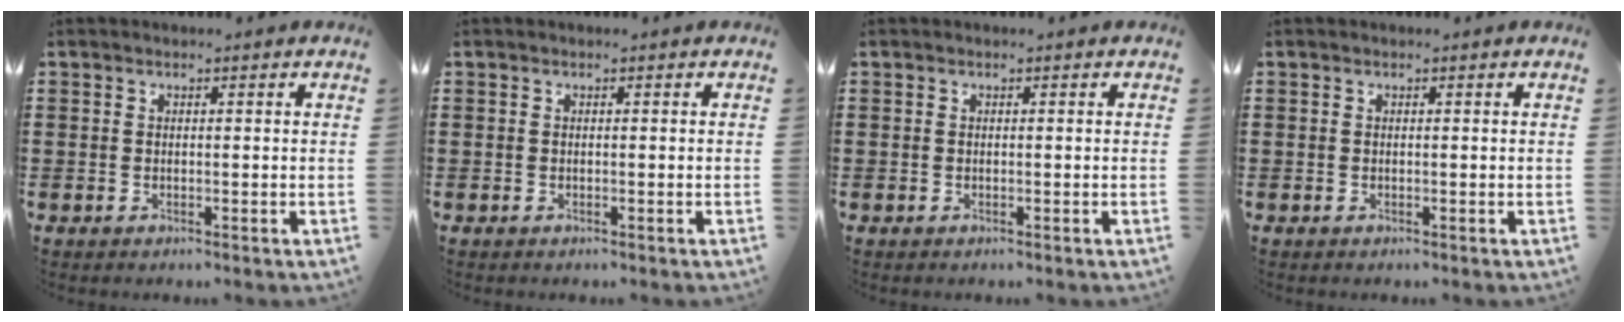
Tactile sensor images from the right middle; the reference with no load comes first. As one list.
[{"total": 0.0}, {"total": 0.0}, {"total": 0.0}]